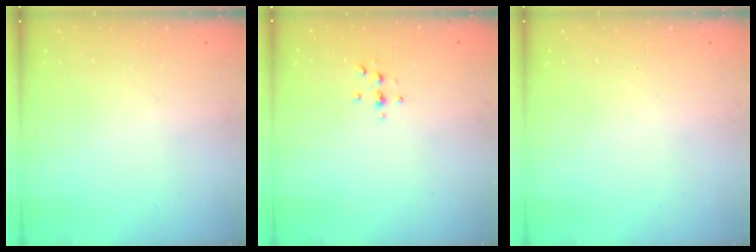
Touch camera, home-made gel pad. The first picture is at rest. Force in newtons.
{"total": 2.3, "press": 2.2, "slide": 0.2}
{"total": 0.0}